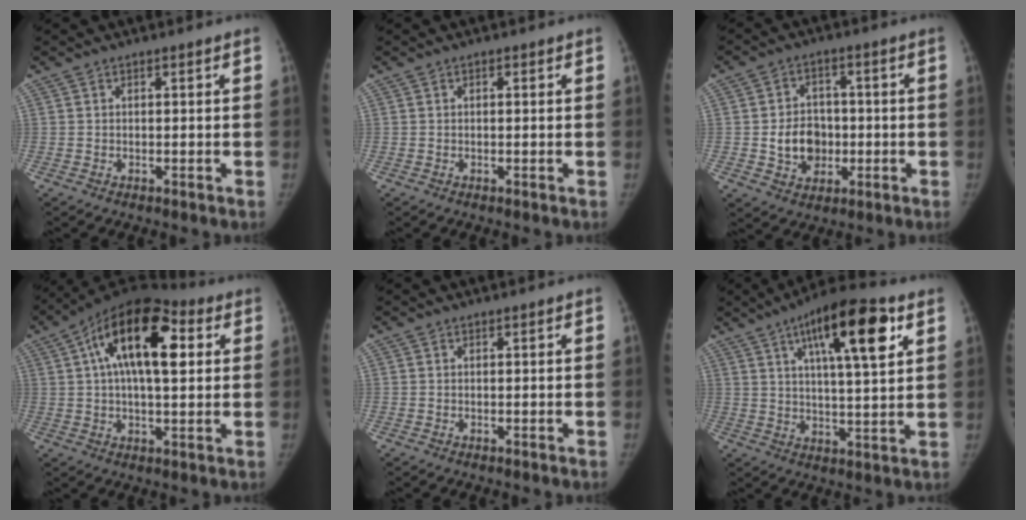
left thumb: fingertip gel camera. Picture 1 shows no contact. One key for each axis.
{"total": 0.5, "fx": 0.1, "fy": 0.3, "fz": 0.5, "tx": -0.009, "ty": 0.001, "tz": 0.001}
{"total": 8.7, "fx": -1.2, "fy": 7.2, "fz": 4.7, "tx": -0.043, "ty": 0.013, "tz": -0.014}
{"total": 18.8, "fx": 5.2, "fy": 8.7, "fz": 15.8, "tx": -0.246, "ty": 0.016, "tz": 0.071}
{"total": 0.0}
{"total": 16.8, "fx": 7.4, "fy": 4.5, "fz": 14.4, "tx": -0.208, "ty": -0.015, "tz": 0.113}